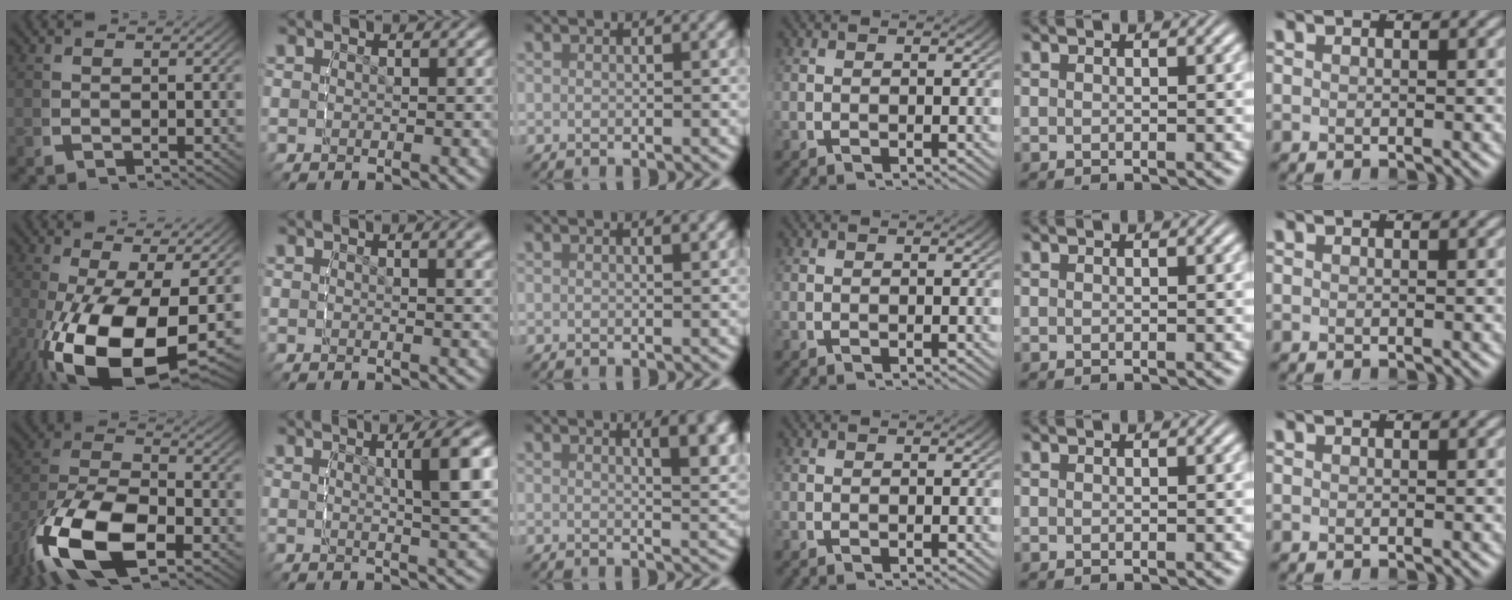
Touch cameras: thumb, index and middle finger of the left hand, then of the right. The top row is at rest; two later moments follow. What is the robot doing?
{"motion": "lift_and_place", "object": "screwdriver"}